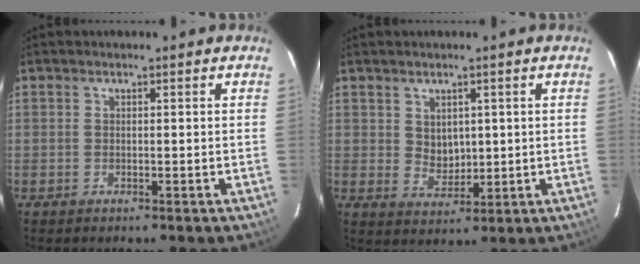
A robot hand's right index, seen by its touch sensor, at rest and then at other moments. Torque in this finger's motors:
{"motor_torque": [0.08, 0.05, 0.19, 0.01]}